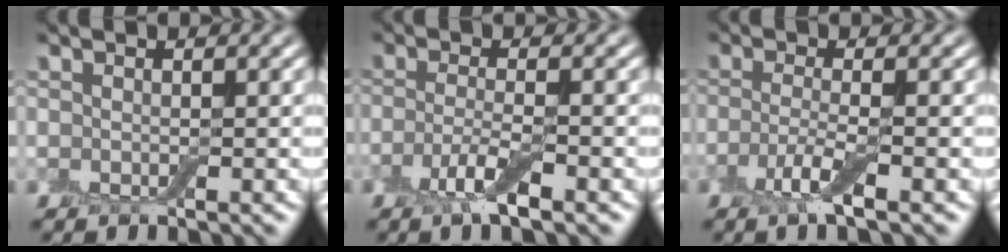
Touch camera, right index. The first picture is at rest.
{"total": 3.0, "force": [-1.6, 0.6, 2.5], "torque": [-0.054, -0.003, -0.036]}
{"total": 2.8, "force": [-1.3, 0.5, 2.4], "torque": [-0.053, -0.004, -0.033]}